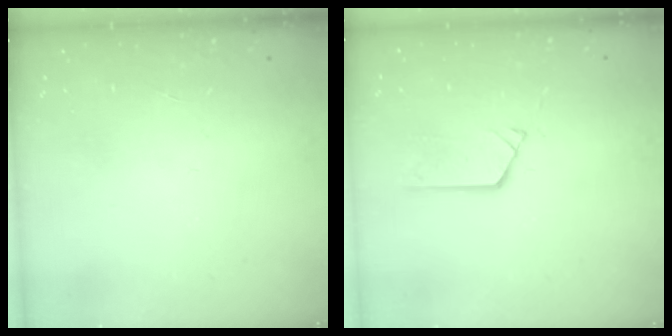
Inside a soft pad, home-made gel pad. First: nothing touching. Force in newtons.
{"total": 2.7, "press": 2.7, "slide": 0.0}